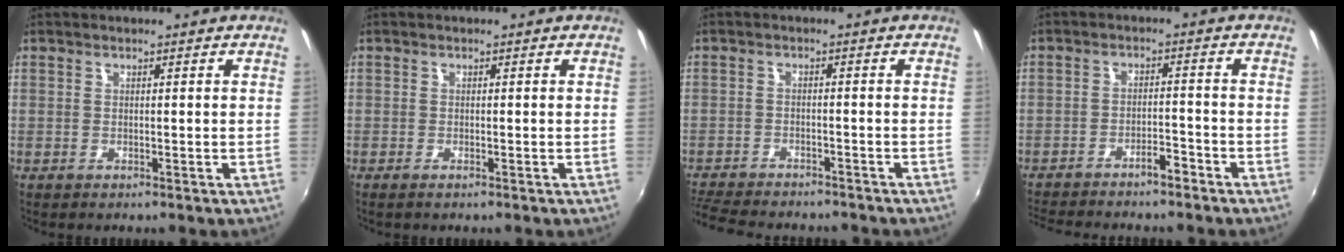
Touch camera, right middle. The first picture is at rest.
{"total": 0.9, "force": [-0.7, 0.1, 0.5], "torque": [-0.010, -0.004, -0.013]}
{"total": 11.7, "force": [-10.4, 2.9, 4.3], "torque": [-0.113, -0.016, -0.166]}
{"total": 8.1, "force": [-7.3, 1.4, 3.1], "torque": [-0.071, 0.007, -0.111]}